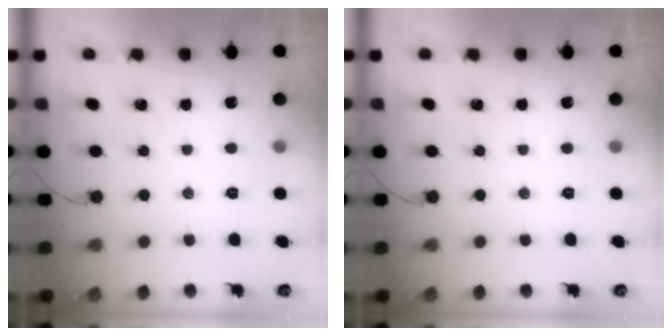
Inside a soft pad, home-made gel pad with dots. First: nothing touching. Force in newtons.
{"total": 0.0}